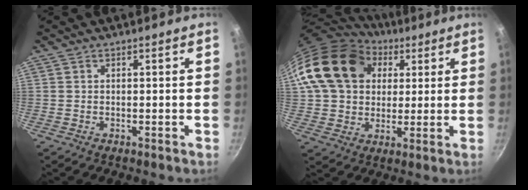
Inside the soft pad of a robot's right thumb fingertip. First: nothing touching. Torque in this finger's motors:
{"motor_torque": [0.85, 4.16, 0.86, -0.70, 0.21]}